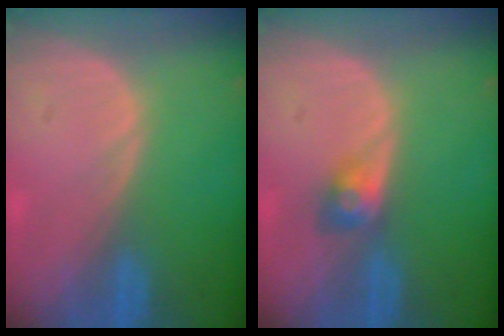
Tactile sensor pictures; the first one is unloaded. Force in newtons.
{"total": 3.0, "press": 2.6, "slide": 1.5}